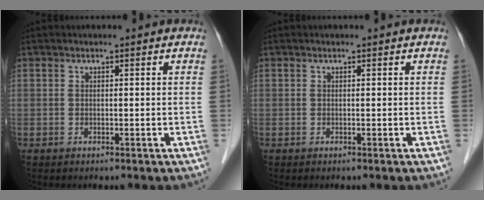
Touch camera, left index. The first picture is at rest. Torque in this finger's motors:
{"motor_torque": [0.00, 0.00, 0.00, 0.00]}